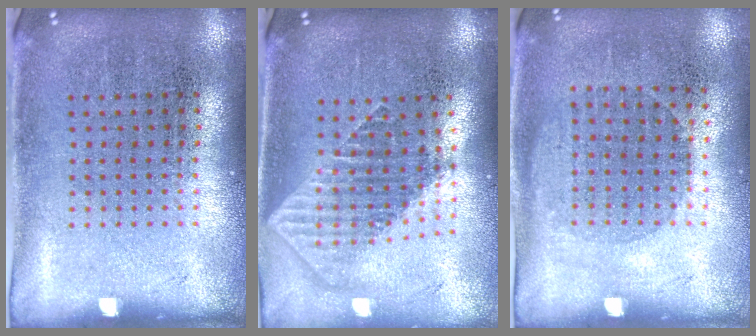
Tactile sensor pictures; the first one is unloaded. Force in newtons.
{"total": 1.8, "press": 1.5, "slide": 1.1}
{"total": 1.0, "press": 0.9, "slide": 0.4}